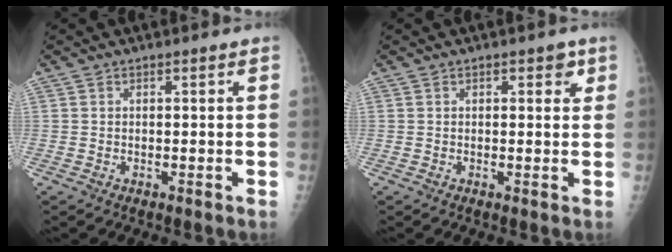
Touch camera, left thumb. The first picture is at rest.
{"total": 2.2, "force": [1.1, 1.3, 1.4], "torque": [0.000, -0.001, 0.009]}